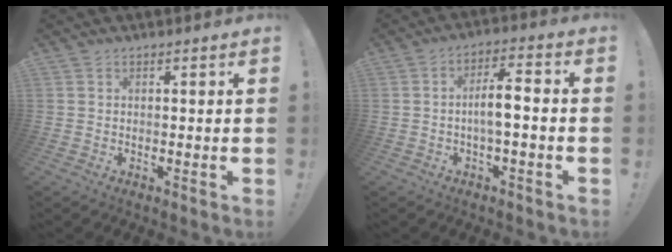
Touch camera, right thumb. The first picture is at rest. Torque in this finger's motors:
{"motor_torque": [0.09, 0.12, 0.49, -0.17, 0.07]}